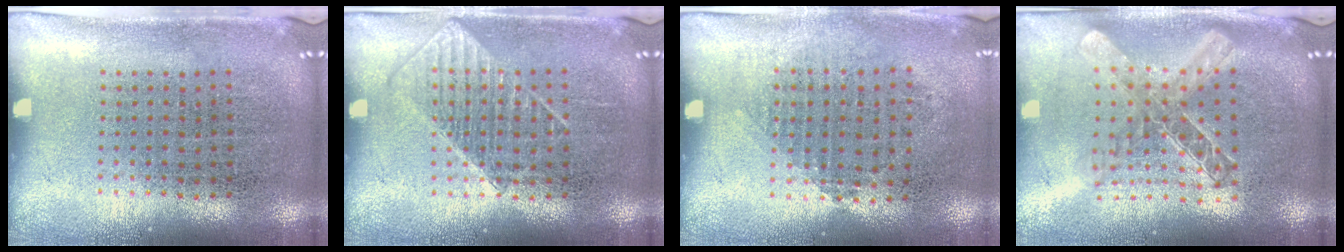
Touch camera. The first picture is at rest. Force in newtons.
{"total": 1.8, "press": 1.8, "slide": 0.4}
{"total": 0.9, "press": 0.8, "slide": 0.4}
{"total": 2.0, "press": 1.7, "slide": 1.1}